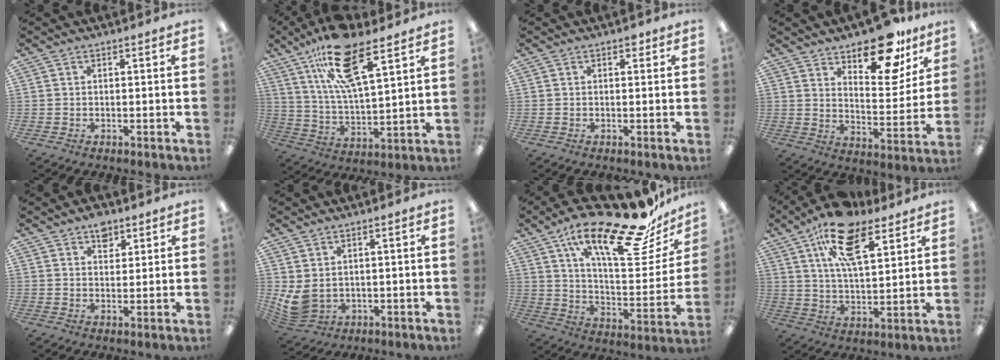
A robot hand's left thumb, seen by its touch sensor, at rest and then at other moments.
{"total": 17.7, "force": [11.0, 5.6, 12.6], "torque": [-0.227, -0.039, 0.185]}
{"total": 1.0, "force": [0.6, 0.5, 0.5], "torque": [-0.006, 0.001, 0.008]}
{"total": 16.7, "force": [13.0, 6.4, 8.4], "torque": [-0.113, -0.087, 0.221]}
{"total": 5.1, "force": [3.4, 3.2, 2.2], "torque": [-0.014, -0.015, 0.057]}
{"total": 5.7, "force": [1.6, 4.1, 3.6], "torque": [-0.095, -0.010, 0.033]}
{"total": 25.1, "force": [17.8, 7.3, 16.1], "torque": [-0.240, -0.116, 0.290]}
{"total": 16.6, "force": [10.0, 7.0, 11.2], "torque": [-0.186, -0.030, 0.171]}